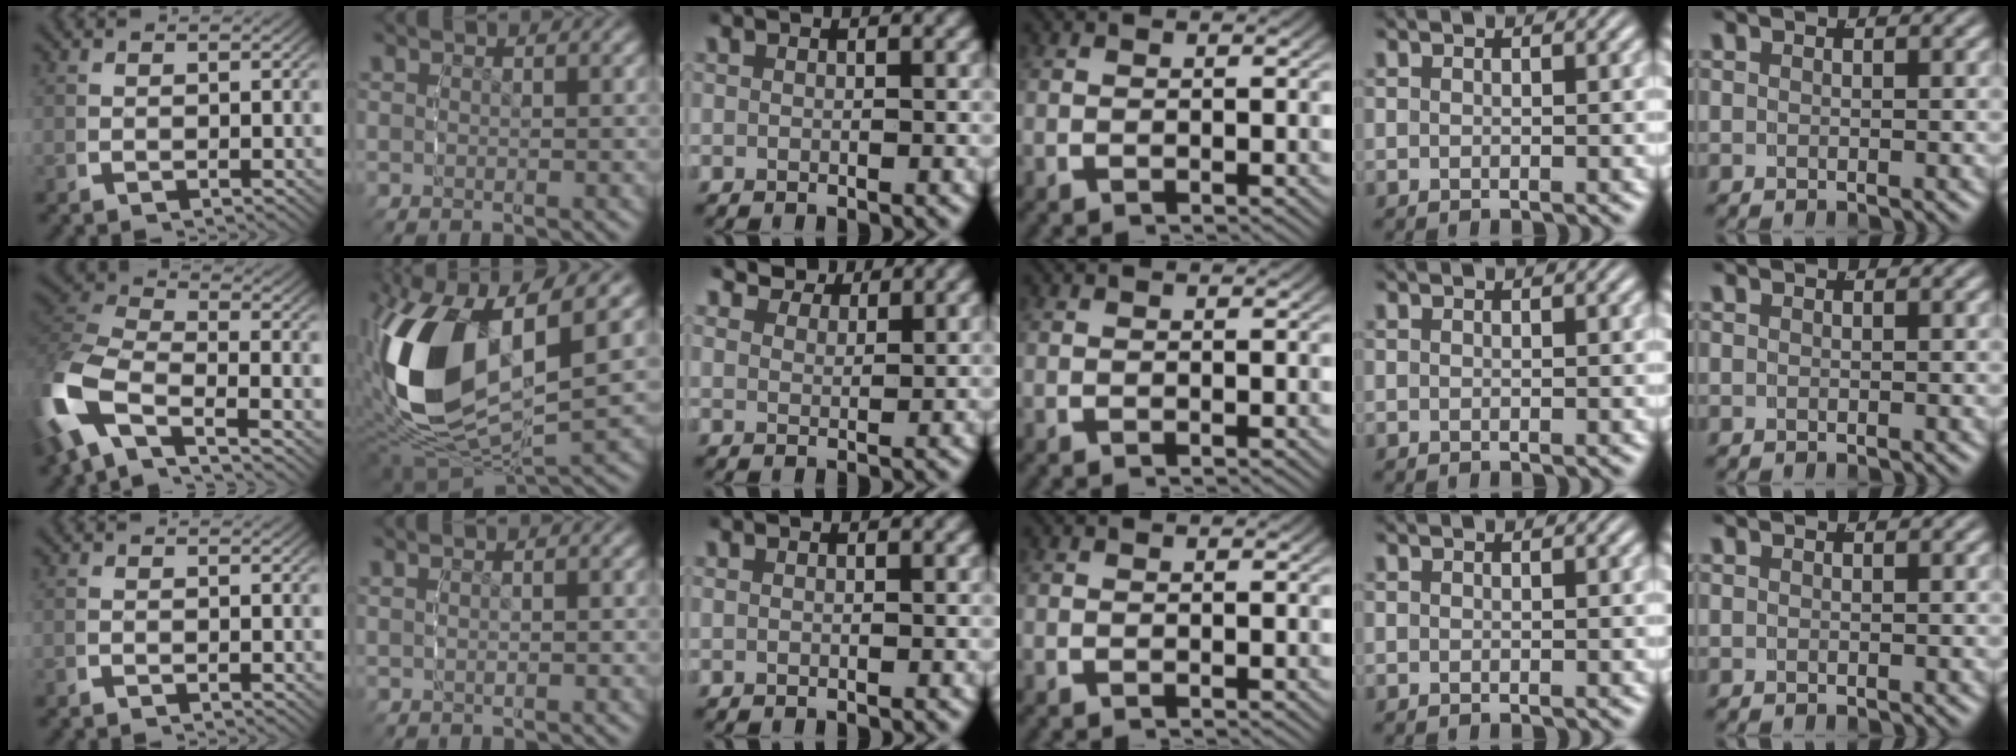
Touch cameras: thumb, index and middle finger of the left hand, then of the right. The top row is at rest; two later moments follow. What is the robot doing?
{"motion": "lift_and_place", "object": "pen"}